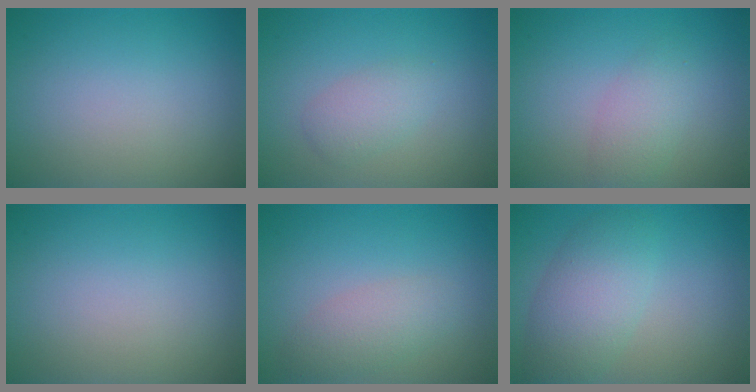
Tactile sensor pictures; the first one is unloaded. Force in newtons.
{"total": 2.0, "press": 2.0, "slide": 0.0}
{"total": 2.3, "press": 2.3, "slide": 0.1}
{"total": 0.0}
{"total": 2.5, "press": 2.5, "slide": 0.1}
{"total": 4.7, "press": 4.7, "slide": 0.1}